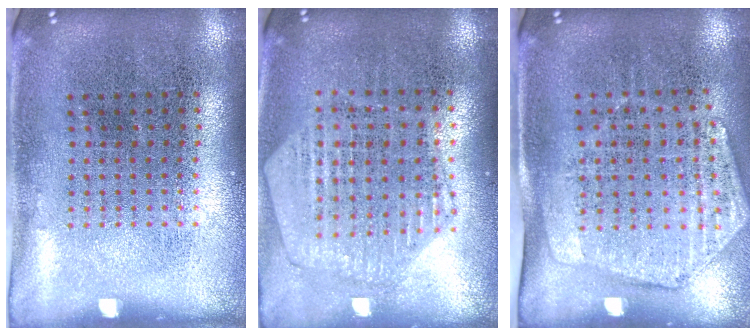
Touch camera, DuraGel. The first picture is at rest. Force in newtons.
{"total": 1.2, "press": 1.2, "slide": 0.1}
{"total": 1.9, "press": 1.6, "slide": 1.1}